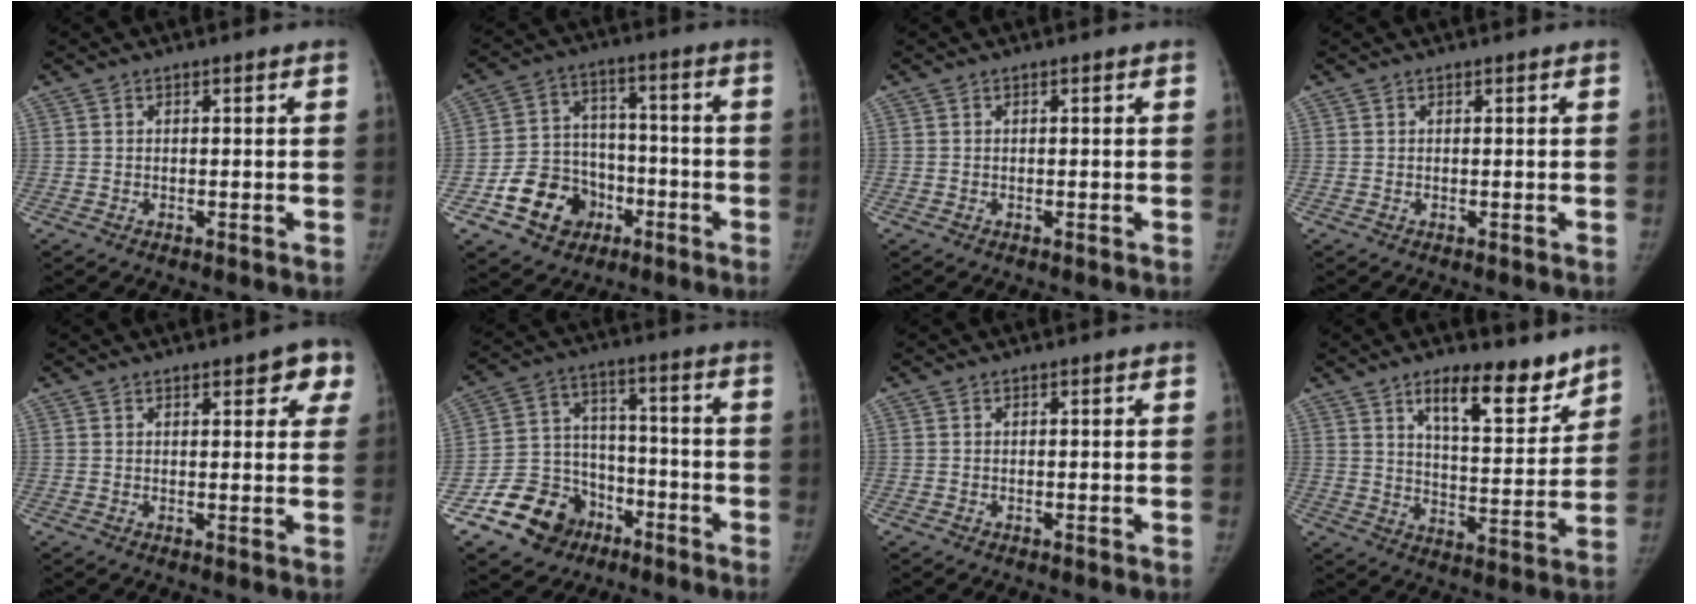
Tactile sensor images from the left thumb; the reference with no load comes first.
{"total": 13.1, "force": [-5.8, 10.6, 4.9], "torque": [-0.048, 0.052, -0.090]}
{"total": 0.0}
{"total": 0.0}
{"total": 6.4, "force": [3.4, 2.7, 4.6], "torque": [-0.020, -0.009, 0.033]}
{"total": 14.2, "force": [-8.0, 11.0, 4.1], "torque": [-0.040, 0.080, -0.130]}
{"total": 0.0}
{"total": 13.5, "force": [9.4, 4.8, 8.4], "torque": [-0.091, -0.070, 0.152]}